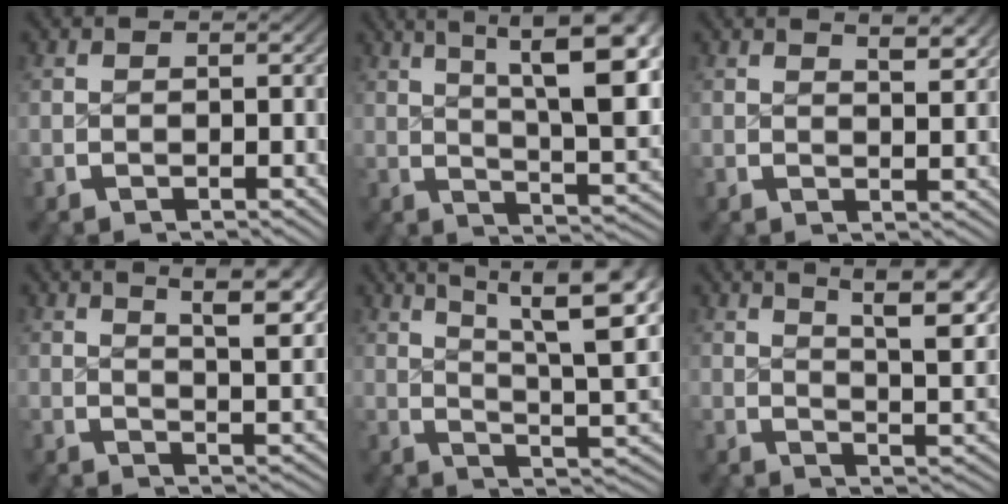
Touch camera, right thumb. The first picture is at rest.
{"total": 11.5, "force": [3.2, 5.3, 9.7], "torque": [-0.118, -0.008, 0.048]}
{"total": 2.8, "force": [1.9, 0.6, 1.9], "torque": [-0.021, -0.002, 0.032]}
{"total": 7.1, "force": [3.8, 2.3, 5.6], "torque": [-0.065, 0.007, 0.055]}
{"total": 10.9, "force": [3.3, 5.4, 8.9], "torque": [-0.110, -0.011, 0.049]}
{"total": 8.9, "force": [4.4, 3.5, 6.9], "torque": [-0.078, 0.002, 0.064]}